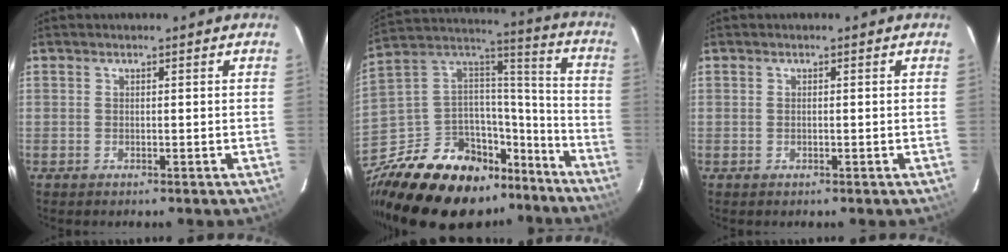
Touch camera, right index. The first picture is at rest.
{"total": 29.7, "force": [-21.3, 15.0, 14.2], "torque": [-0.285, 0.054, -0.312]}
{"total": 0.0}